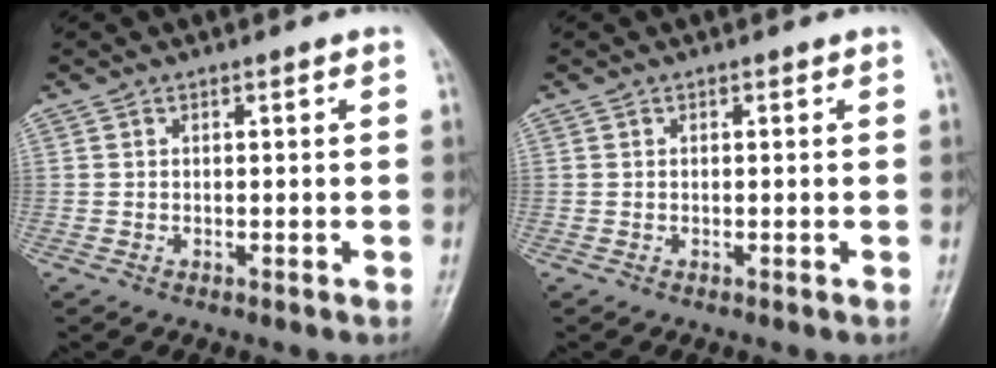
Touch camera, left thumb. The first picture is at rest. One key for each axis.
{"total": 0.0}